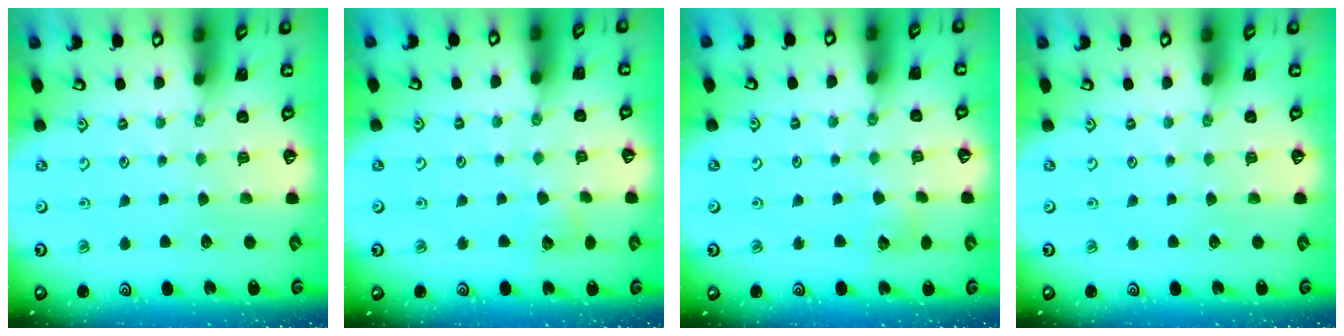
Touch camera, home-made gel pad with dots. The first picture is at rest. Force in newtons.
{"total": 6.7, "press": 6.7, "slide": 0.6}
{"total": 6.5, "press": 6.5, "slide": 0.6}
{"total": 0.0}